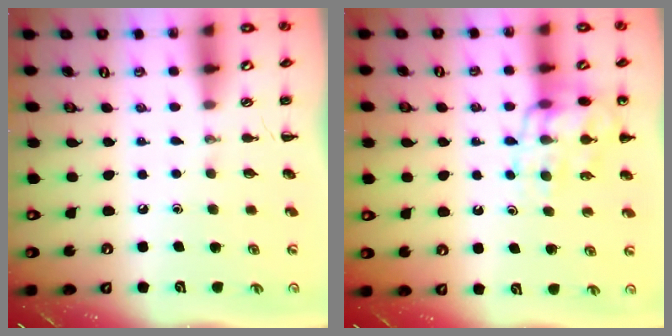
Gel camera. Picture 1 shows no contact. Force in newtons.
{"total": 15.3, "press": 15.0, "slide": 3.0}